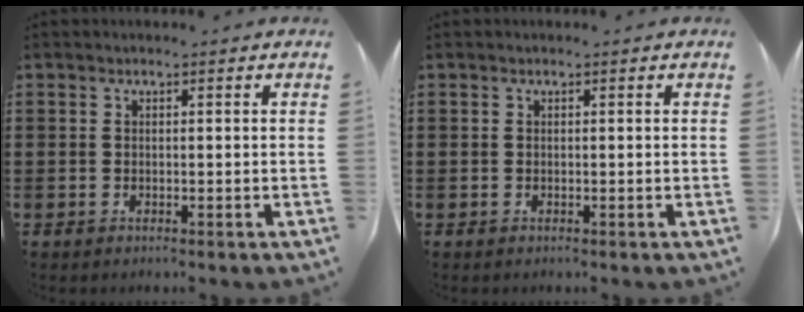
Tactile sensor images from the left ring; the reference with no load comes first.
{"total": 0.0}